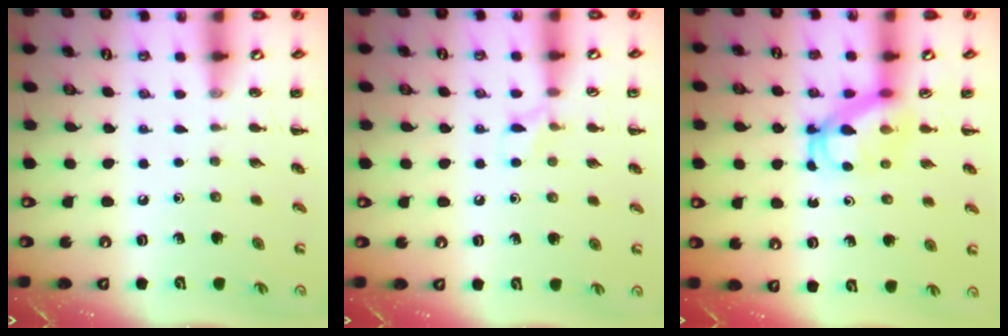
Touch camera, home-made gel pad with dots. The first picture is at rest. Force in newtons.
{"total": 6.4, "press": 6.2, "slide": 1.9}
{"total": 5.4, "press": 5.3, "slide": 1.0}